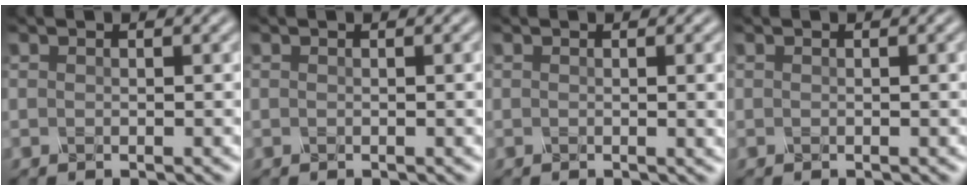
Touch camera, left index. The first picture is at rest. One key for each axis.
{"total": 1.3, "fx": 0.1, "fy": 0.4, "fz": 1.2, "tx": -0.010, "ty": 0.003, "tz": -0.002}
{"total": 2.9, "fx": 0.2, "fy": 1.0, "fz": 2.7, "tx": -0.023, "ty": 0.003, "tz": 0.001}
{"total": 0.9, "fx": 0.0, "fy": 0.3, "fz": 0.9, "tx": -0.008, "ty": 0.002, "tz": -0.002}